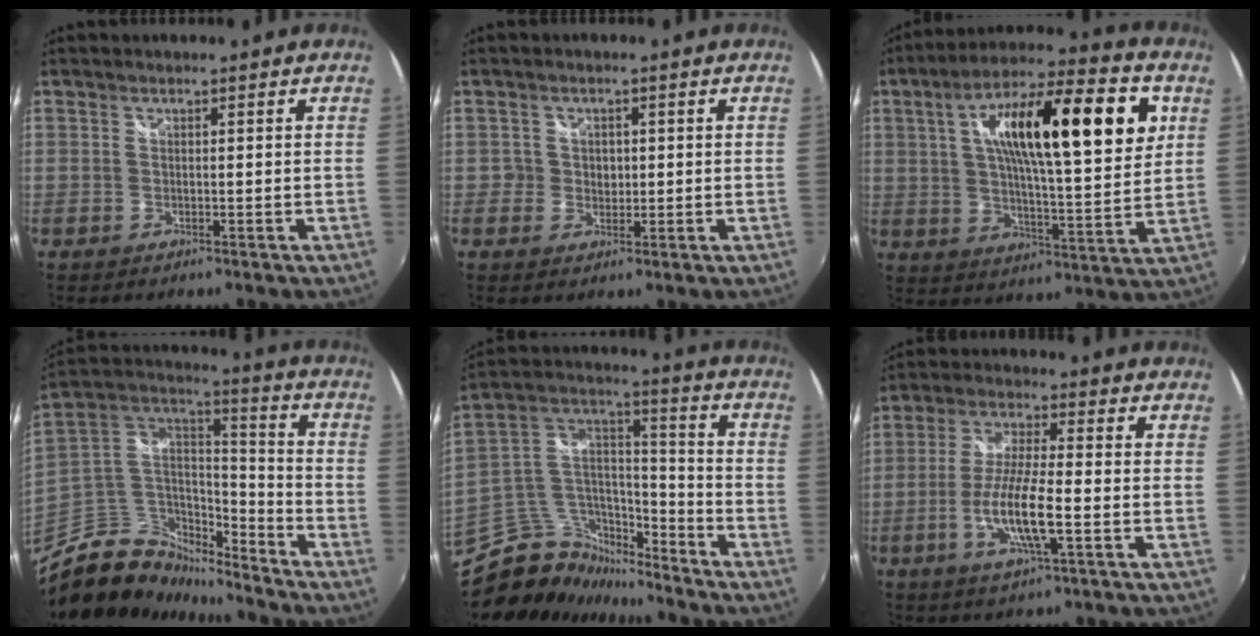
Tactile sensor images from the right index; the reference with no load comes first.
{"total": 2.7, "force": [-0.1, 2.6, 0.7], "torque": [-0.013, 0.004, -0.004]}
{"total": 22.5, "force": [7.1, 5.6, 20.6], "torque": [-0.340, 0.030, 0.104]}
{"total": 15.2, "force": [-11.5, 7.9, 5.8], "torque": [-0.133, 0.039, -0.205]}
{"total": 18.4, "force": [-13.8, 8.8, 8.3], "torque": [-0.189, 0.031, -0.238]}
{"total": 10.2, "force": [-3.1, 1.3, 9.7], "torque": [-0.193, -0.008, -0.061]}